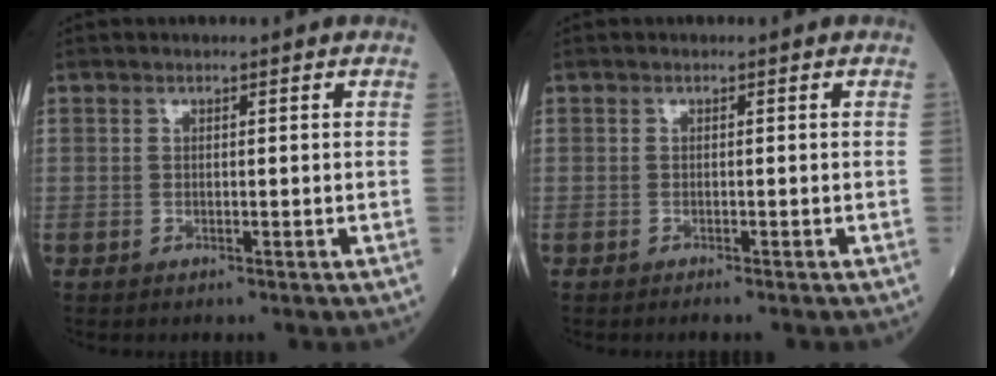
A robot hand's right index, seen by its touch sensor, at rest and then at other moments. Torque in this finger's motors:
{"motor_torque": [-0.17, 0.02, 0.07, 0.02]}